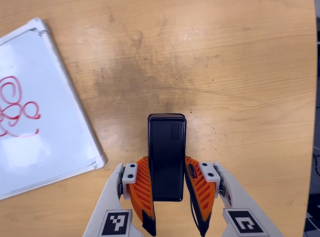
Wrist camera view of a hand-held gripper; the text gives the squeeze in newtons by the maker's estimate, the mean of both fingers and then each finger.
{"total": 4.6, "left": 3.1, "right": 6.1}